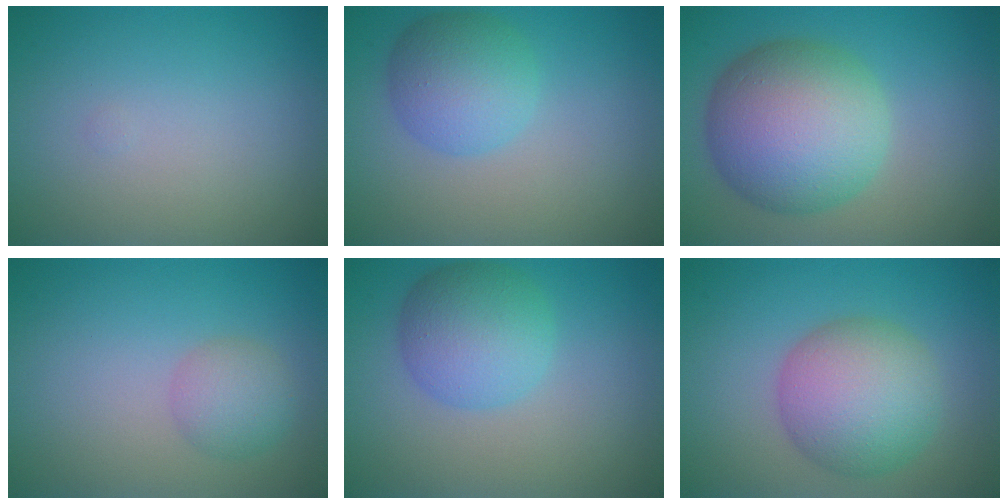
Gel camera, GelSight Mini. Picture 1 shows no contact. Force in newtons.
{"total": 4.6, "press": 4.6, "slide": 0.2}
{"total": 10.3, "press": 10.3, "slide": 0.4}
{"total": 2.5, "press": 2.5, "slide": 0.0}
{"total": 5.2, "press": 5.2, "slide": 0.1}
{"total": 7.0, "press": 7.0, "slide": 0.2}